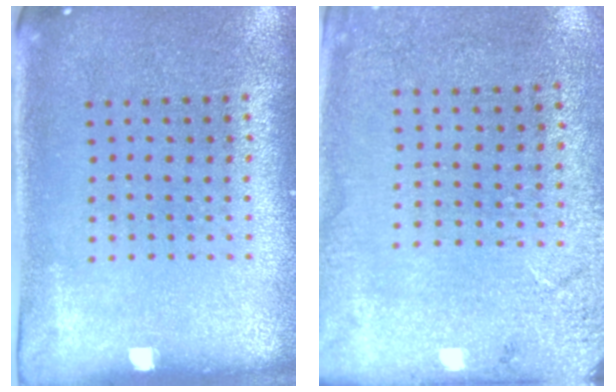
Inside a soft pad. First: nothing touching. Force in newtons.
{"total": 2.6, "press": 2.2, "slide": 1.3}